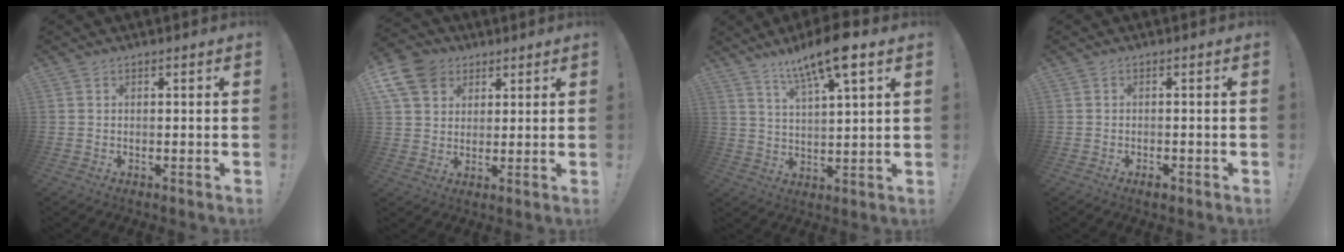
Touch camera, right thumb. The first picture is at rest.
{"total": 11.4, "force": [5.3, 8.9, 4.8], "torque": [-0.093, -0.030, 0.104]}
{"total": 12.2, "force": [8.0, 2.3, 8.9], "torque": [-0.147, -0.043, 0.130]}
{"total": 1.8, "force": [-1.3, 0.5, 1.1], "torque": [-0.018, 0.005, -0.022]}